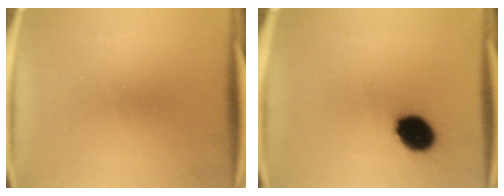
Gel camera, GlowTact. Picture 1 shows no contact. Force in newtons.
{"total": 10.6}